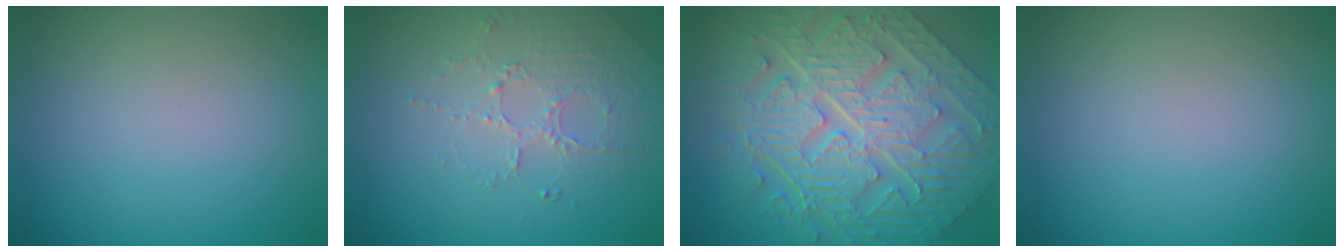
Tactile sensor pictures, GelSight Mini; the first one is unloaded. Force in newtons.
{"total": 1.9, "press": 1.5, "slide": 1.1}
{"total": 11.1, "press": 7.8, "slide": 7.9}
{"total": 0.0}